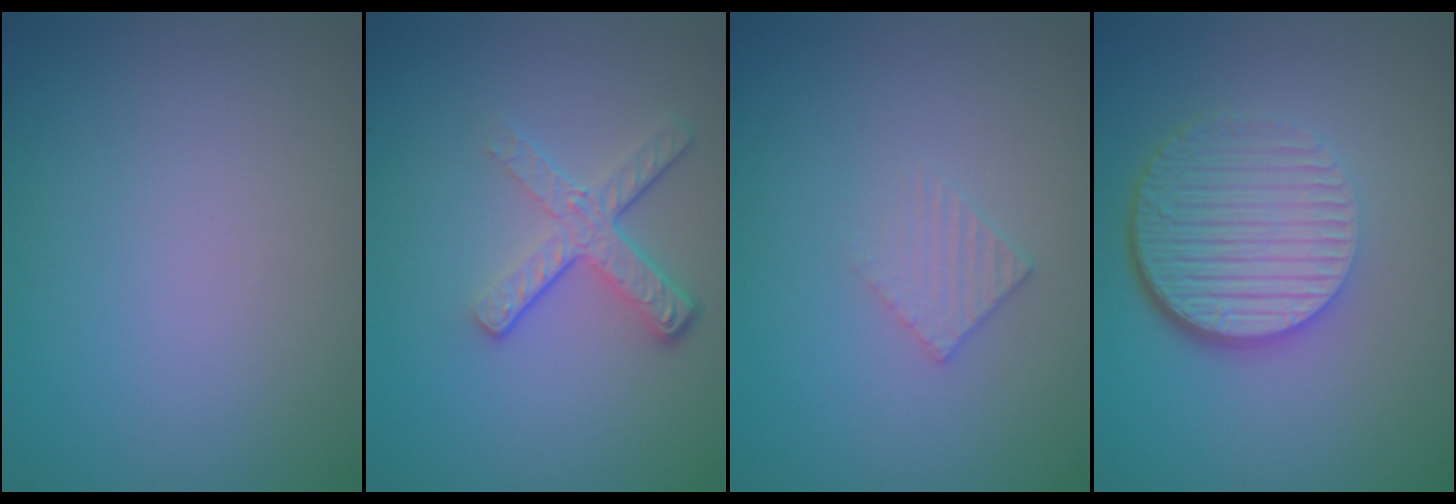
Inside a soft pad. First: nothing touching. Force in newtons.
{"total": 4.1, "press": 2.7, "slide": 3.0}
{"total": 1.4, "press": 1.4, "slide": 0.2}
{"total": 6.6, "press": 4.4, "slide": 5.0}